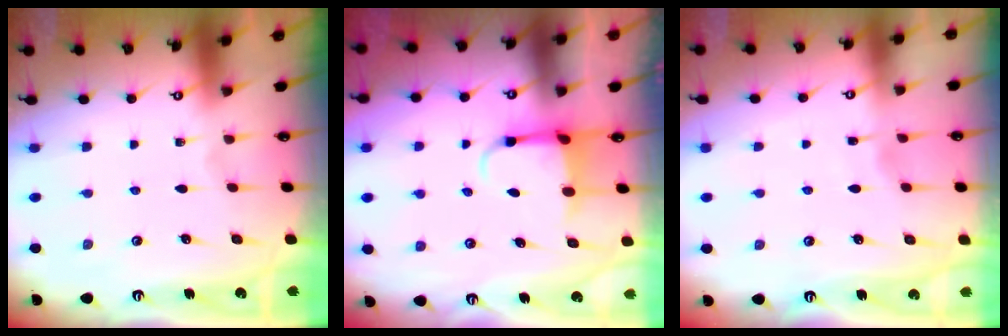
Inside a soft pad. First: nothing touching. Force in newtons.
{"total": 3.9, "press": 3.8, "slide": 0.9}
{"total": 2.7, "press": 2.7, "slide": 0.3}